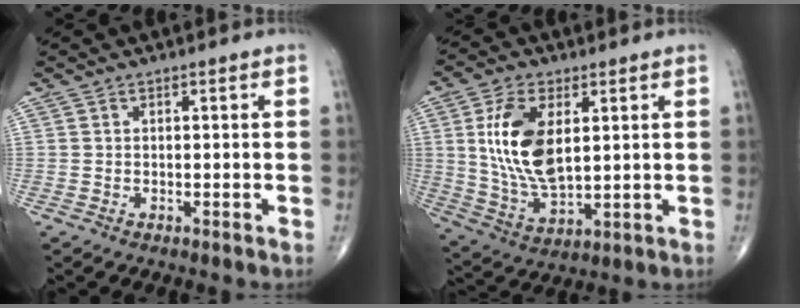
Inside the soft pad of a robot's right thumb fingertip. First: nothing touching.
{"total": 13.9, "force": [3.1, 7.2, 11.5], "torque": [-0.220, -0.019, 0.069]}